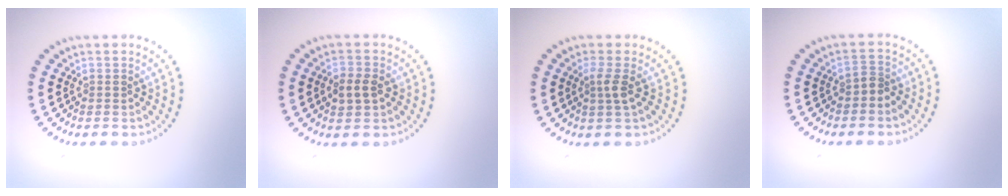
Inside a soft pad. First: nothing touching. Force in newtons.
{"total": 2.0, "press": 2.0, "slide": 0.2}
{"total": 1.8, "press": 1.3, "slide": 1.2}
{"total": 1.3, "press": 1.0, "slide": 0.8}